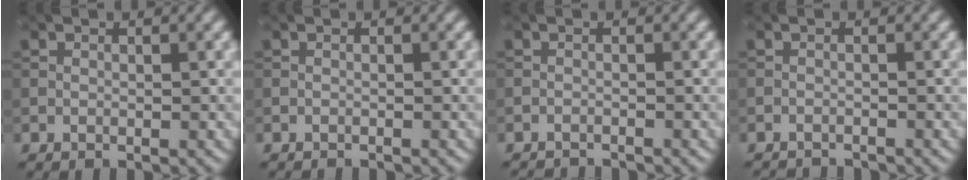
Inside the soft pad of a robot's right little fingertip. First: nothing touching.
{"total": 0.7, "force": [-0.7, 0.0, 0.1], "torque": [0.003, -0.003, -0.014]}
{"total": 2.4, "force": [-2.4, 0.3, 0.5], "torque": [-0.009, -0.008, -0.042]}
{"total": 2.4, "force": [-2.4, 0.3, 0.4], "torque": [-0.008, -0.008, -0.041]}